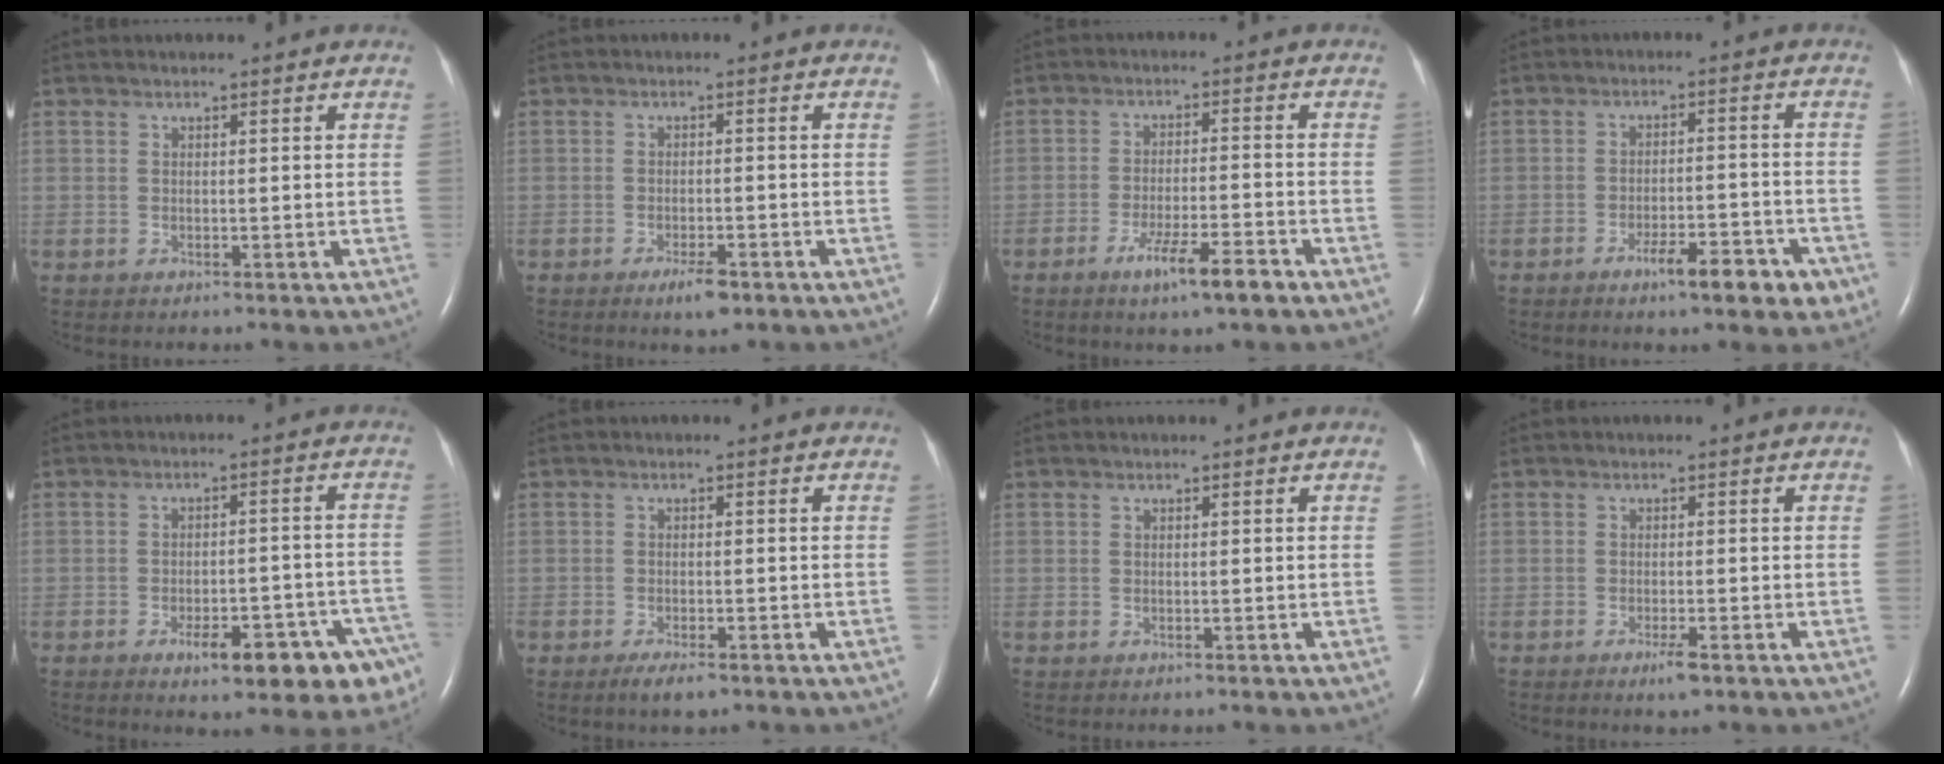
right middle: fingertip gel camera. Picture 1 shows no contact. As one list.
[{"total": 3.1, "force": [-2.1, 0.7, 2.3], "torque": [-0.044, -0.003, -0.031]}, {"total": 6.9, "force": [-4.4, 0.4, 5.3], "torque": [-0.098, -0.009, -0.072]}, {"total": 7.1, "force": [-4.3, 1.8, 5.4], "torque": [-0.073, 0.002, -0.058]}, {"total": 11.2, "force": [-6.9, 3.2, 8.2], "torque": [-0.073, 0.021, -0.084]}, {"total": 2.8, "force": [-1.9, 0.7, 1.9], "torque": [-0.039, -0.004, -0.030]}, {"total": 0.0}, {"total": 1.8, "force": [-1.1, 0.1, 1.4], "torque": [-0.030, -0.004, -0.018]}]